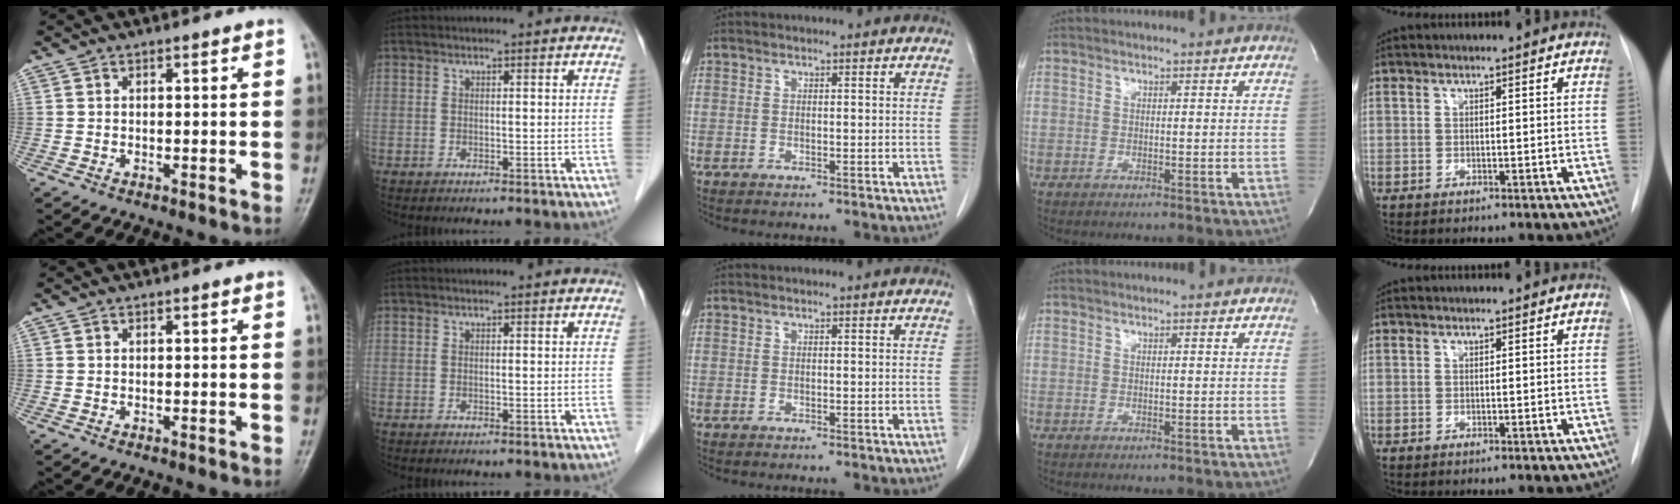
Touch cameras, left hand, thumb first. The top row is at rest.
{}